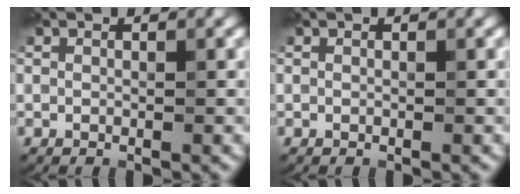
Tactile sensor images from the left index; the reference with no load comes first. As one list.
[{"total": 0.0}]